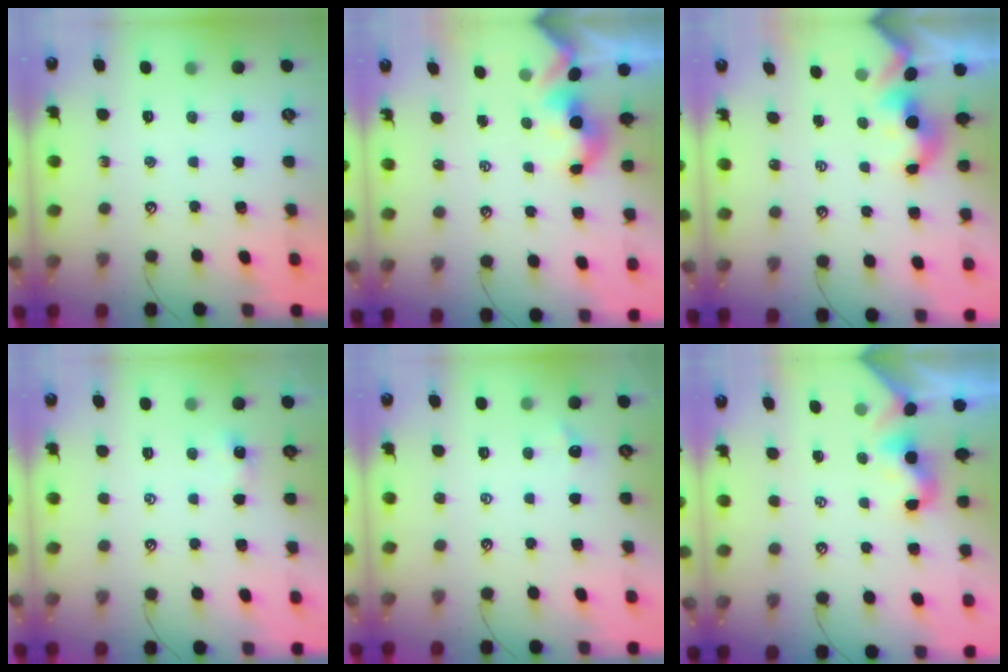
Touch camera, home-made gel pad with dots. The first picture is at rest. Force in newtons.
{"total": 1.8, "press": 1.8, "slide": 0.2}
{"total": 1.5, "press": 1.5, "slide": 0.2}
{"total": 1.4, "press": 1.3, "slide": 0.3}
{"total": 0.9, "press": 0.8, "slide": 0.4}
{"total": 2.1, "press": 2.0, "slide": 0.5}